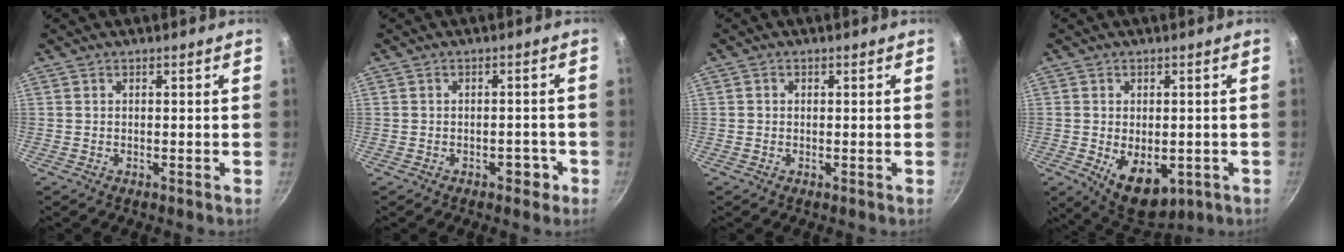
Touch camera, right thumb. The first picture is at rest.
{"total": 2.9, "force": [-1.5, 1.9, 1.7], "torque": [-0.001, 0.022, -0.012]}
{"total": 0.7, "force": [0.0, 0.7, 0.3], "torque": [-0.003, 0.003, 0.000]}
{"total": 10.2, "force": [-2.4, 6.3, 7.7], "torque": [-0.090, -0.009, -0.016]}